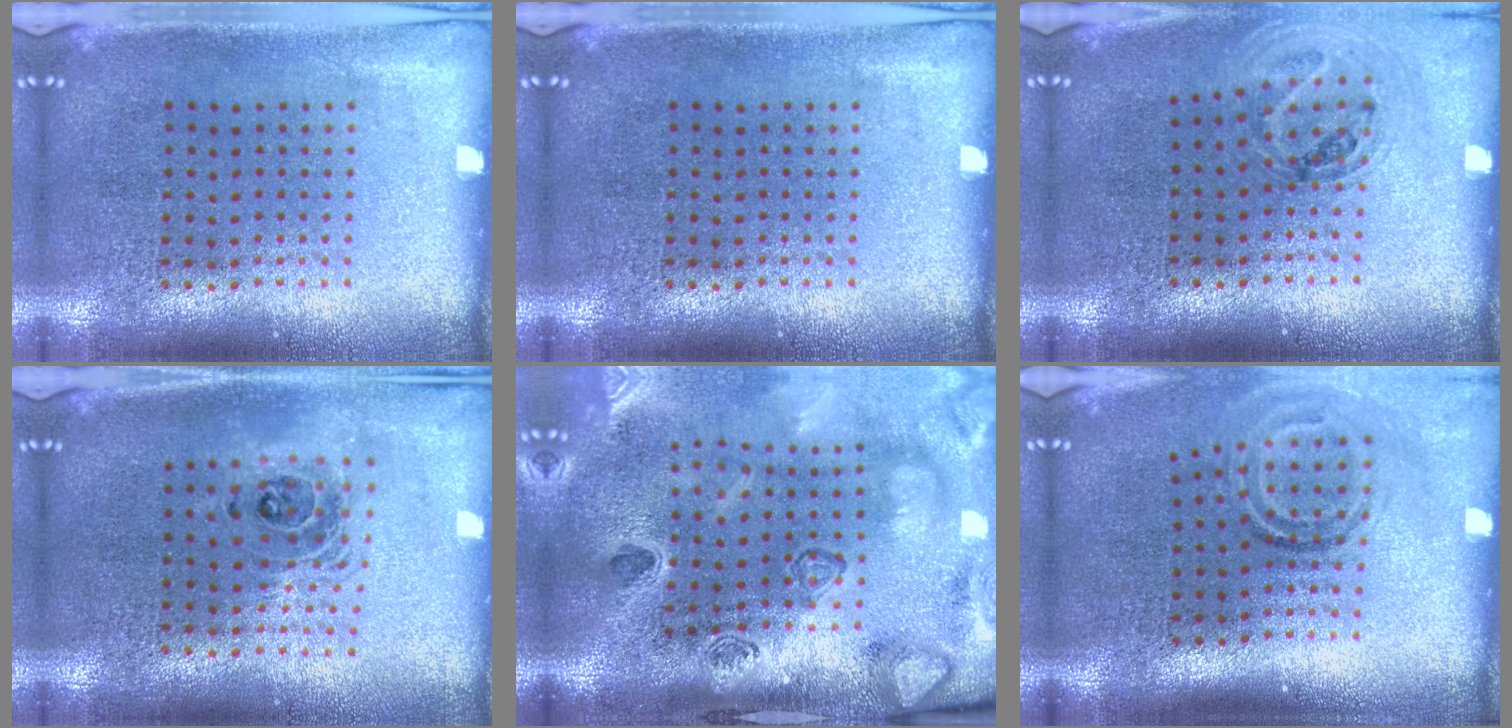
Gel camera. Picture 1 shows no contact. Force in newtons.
{"total": 0.0}
{"total": 1.0, "press": 1.0, "slide": 0.1}
{"total": 1.5, "press": 1.3, "slide": 0.9}
{"total": 4.4, "press": 3.1, "slide": 3.1}
{"total": 1.9, "press": 1.2, "slide": 1.4}